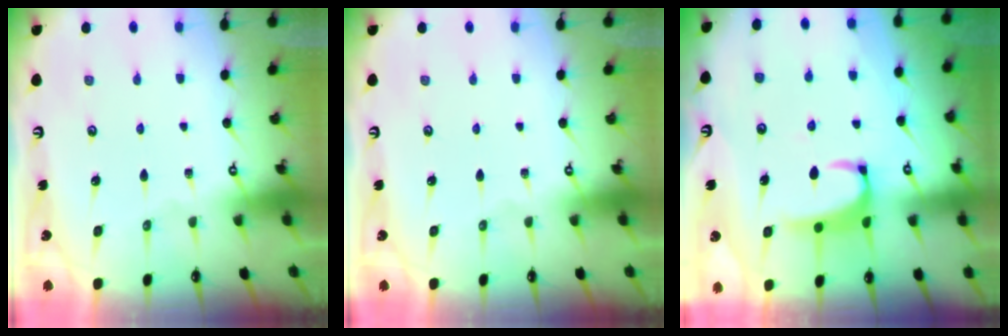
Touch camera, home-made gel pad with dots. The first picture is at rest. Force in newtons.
{"total": 0.0}
{"total": 2.4, "press": 2.3, "slide": 0.7}